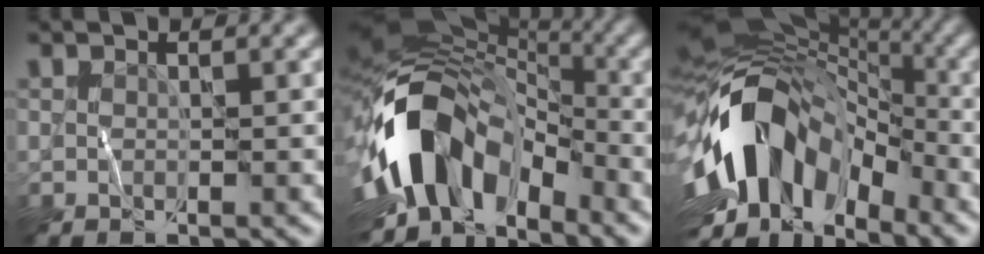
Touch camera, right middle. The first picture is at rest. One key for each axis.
{"total": 13.2, "fx": -3.5, "fy": 8.2, "fz": 9.8, "tx": -0.175, "ty": 0.017, "tz": -0.079}
{"total": 13.2, "fx": -3.0, "fy": 8.6, "fz": 9.6, "tx": -0.161, "ty": 0.022, "tz": -0.074}